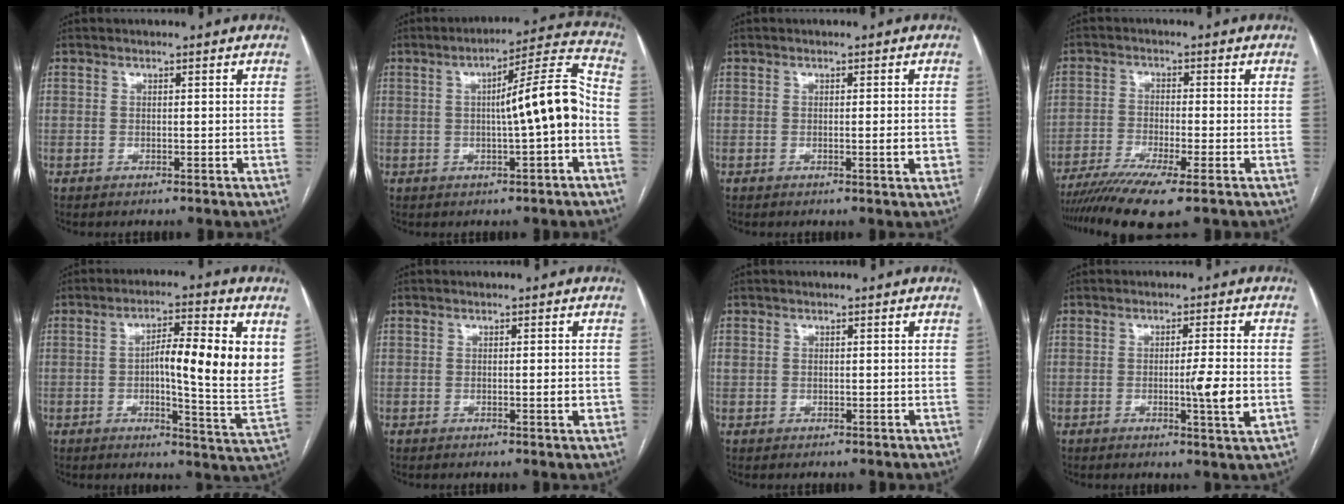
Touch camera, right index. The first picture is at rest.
{"total": 10.5, "force": [-1.1, 0.3, 10.5], "torque": [-0.152, 0.027, -0.017]}
{"total": 2.1, "force": [-0.3, 0.3, 2.0], "torque": [-0.028, -0.001, -0.004]}
{"total": 10.0, "force": [-7.3, 0.1, 6.8], "torque": [-0.118, -0.019, -0.122]}
{"total": 13.2, "force": [2.4, 1.5, 12.9], "torque": [-0.187, 0.007, 0.030]}
{"total": 1.8, "force": [-0.3, 0.3, 1.8], "torque": [-0.026, -0.001, -0.002]}
{"total": 0.8, "force": [0.3, 0.7, 0.3], "torque": [-0.002, 0.009, 0.005]}
{"total": 5.7, "force": [-1.1, -0.3, 5.6], "torque": [-0.085, -0.009, -0.017]}